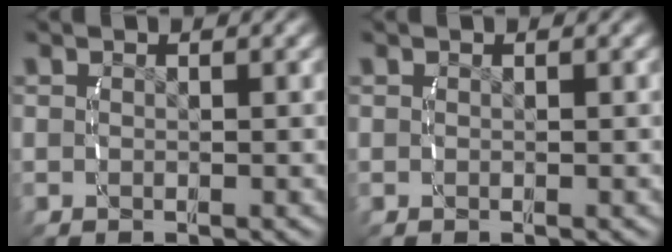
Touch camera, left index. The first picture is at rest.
{"total": 0.0}